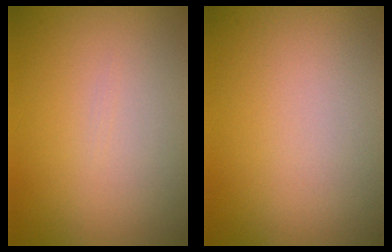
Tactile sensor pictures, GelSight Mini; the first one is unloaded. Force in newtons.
{"total": 0.0}